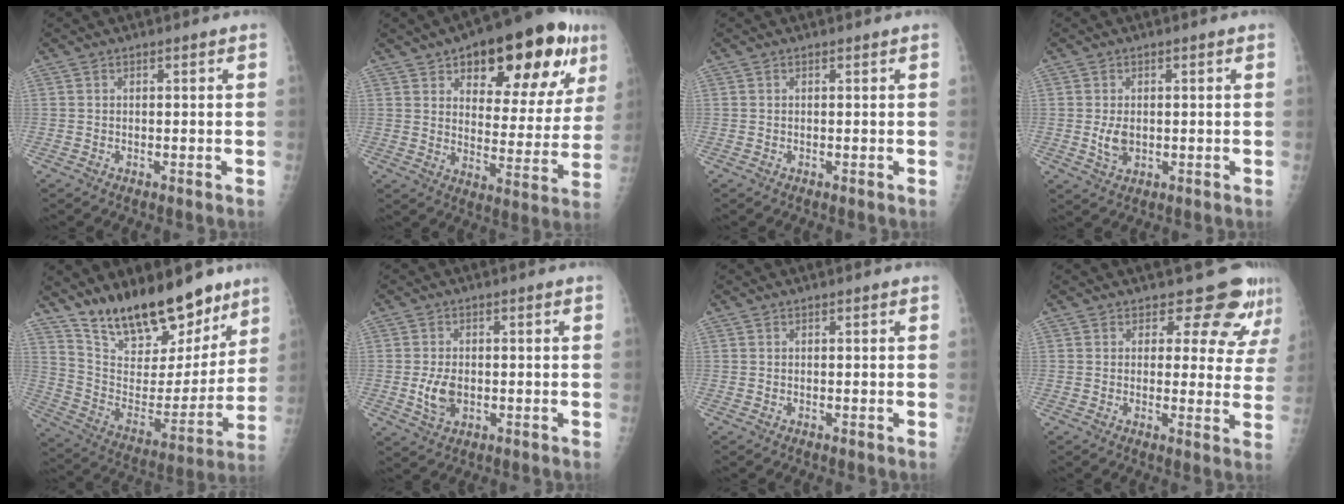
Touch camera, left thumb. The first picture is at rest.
{"total": 24.6, "force": [12.5, 11.0, 18.2], "torque": [-0.204, -0.017, 0.179]}
{"total": 0.0}
{"total": 3.9, "force": [-0.2, 2.5, 3.0], "torque": [-0.049, -0.002, 0.002]}
{"total": 21.9, "force": [16.3, 9.2, 11.4], "torque": [-0.139, -0.090, 0.277]}
{"total": 5.2, "force": [-0.9, 3.4, 3.9], "torque": [-0.069, 0.003, -0.011]}
{"total": 0.0}
{"total": 9.0, "force": [8.1, 3.8, 1.2], "torque": [0.029, -0.056, 0.073]}